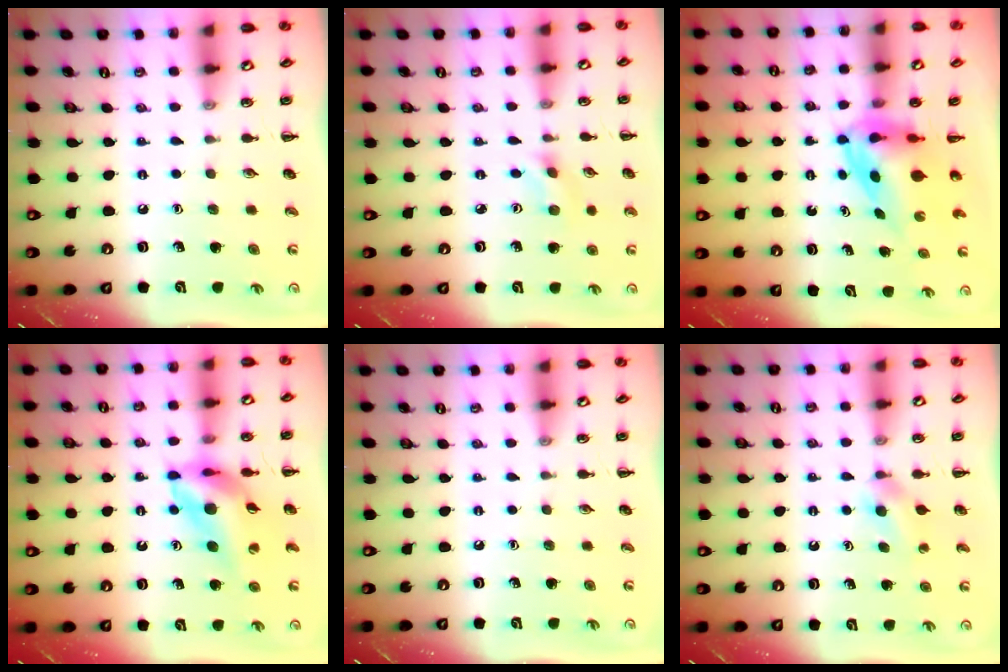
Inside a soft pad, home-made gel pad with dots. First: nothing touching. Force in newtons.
{"total": 1.6, "press": 1.5, "slide": 0.5}
{"total": 3.8, "press": 3.7, "slide": 0.8}
{"total": 11.6, "press": 11.0, "slide": 3.8}
{"total": 0.0}
{"total": 3.6, "press": 3.5, "slide": 0.9}